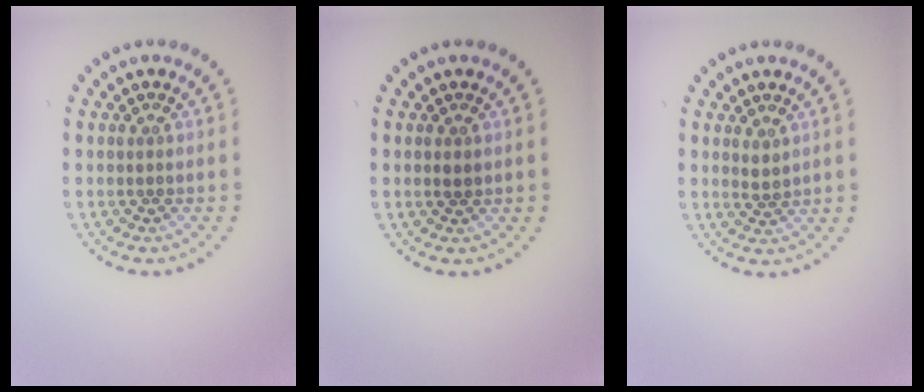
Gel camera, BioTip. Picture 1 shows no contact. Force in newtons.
{"total": 0.9, "press": 0.9, "slide": 0.1}
{"total": 1.1, "press": 0.9, "slide": 0.6}